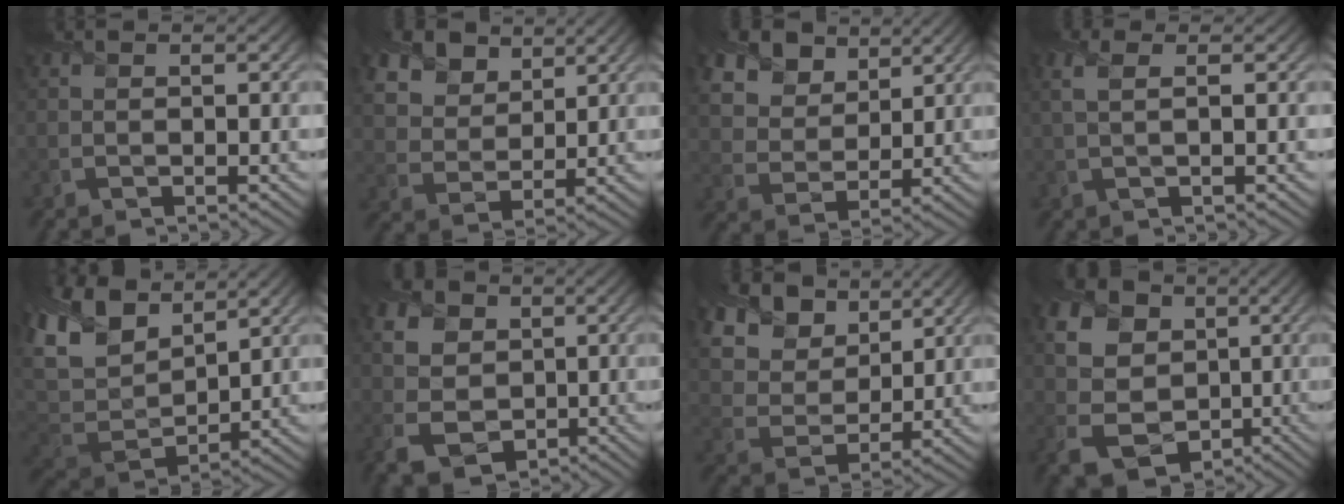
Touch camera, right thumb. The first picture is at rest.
{"total": 10.2, "force": [6.5, 6.4, 4.5], "torque": [-0.161, -0.007, 0.134]}
{"total": 12.0, "force": [7.6, 7.6, 5.3], "torque": [-0.183, 0.004, 0.157]}
{"total": 2.8, "force": [0.7, 0.7, 2.6], "torque": [-0.053, 0.011, 0.009]}
{"total": 12.5, "force": [6.3, 7.0, 8.2], "torque": [-0.216, 0.027, 0.117]}
{"total": 7.9, "force": [0.2, 6.4, 4.6], "torque": [-0.131, -0.007, -0.003]}
{"total": 14.5, "force": [9.0, 9.2, 6.5], "torque": [-0.203, 0.013, 0.190]}
{"total": 12.0, "force": [0.9, 9.9, 6.7], "torque": [-0.171, -0.003, 0.025]}